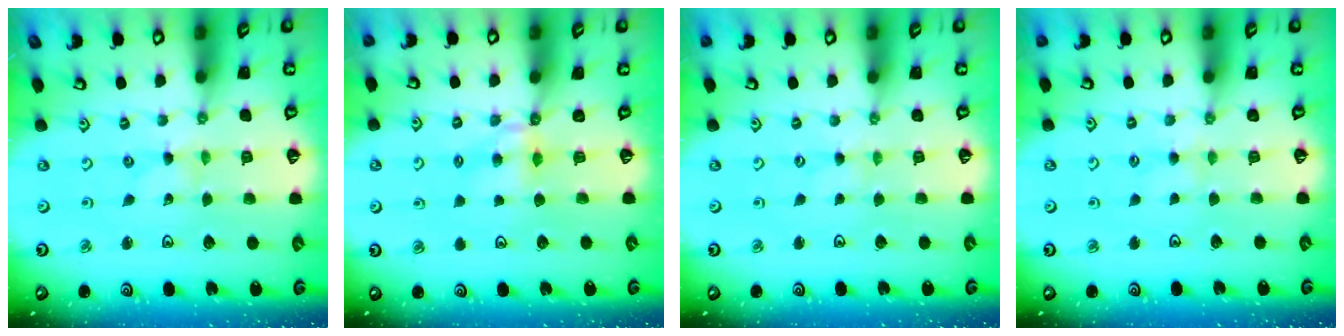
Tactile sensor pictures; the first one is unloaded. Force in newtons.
{"total": 5.2, "press": 5.1, "slide": 1.0}
{"total": 0.0}
{"total": 1.9, "press": 1.9, "slide": 0.3}